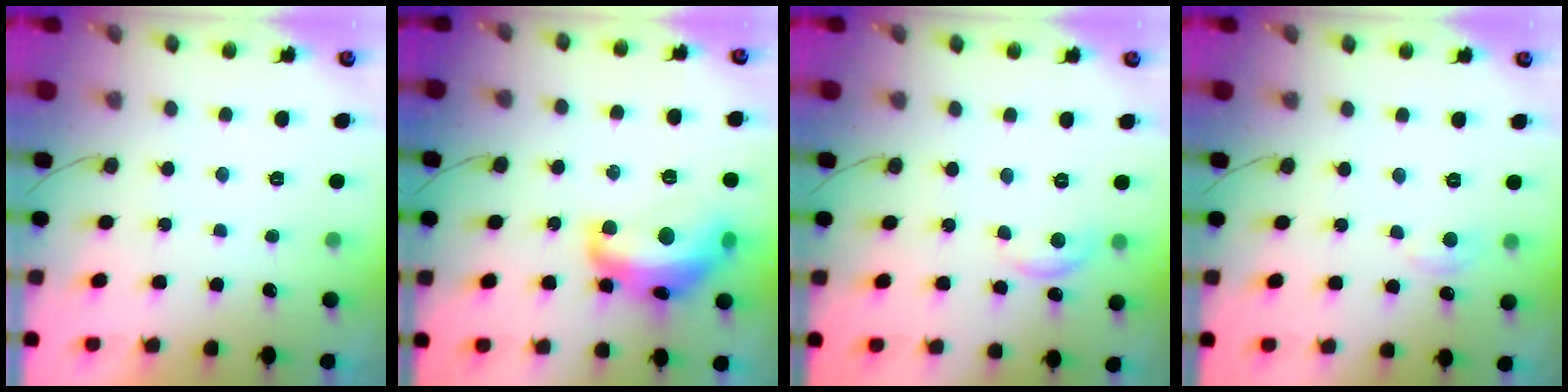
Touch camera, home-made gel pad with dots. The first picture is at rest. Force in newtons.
{"total": 15.7, "press": 15.6, "slide": 1.1}
{"total": 6.8, "press": 6.8, "slide": 0.5}
{"total": 3.8, "press": 3.8, "slide": 0.5}